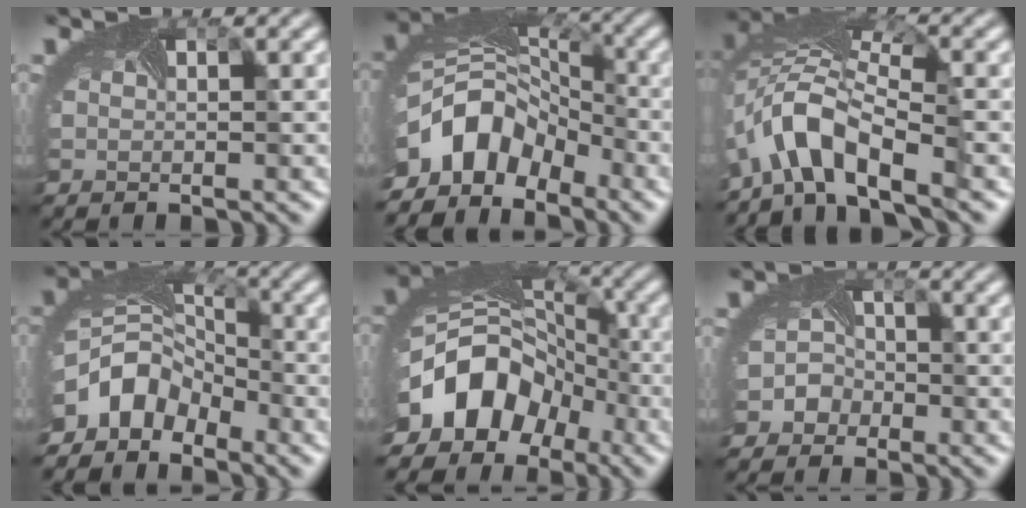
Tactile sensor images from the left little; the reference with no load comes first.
{"total": 8.5, "force": [-4.8, 5.7, 4.1], "torque": [-0.078, -0.015, -0.093]}
{"total": 7.3, "force": [-4.8, 2.2, 5.0], "torque": [-0.100, -0.001, -0.102]}
{"total": 6.1, "force": [-3.9, 3.9, 2.5], "torque": [-0.045, -0.009, -0.080]}
{"total": 13.3, "force": [-6.0, 9.7, 6.8], "torque": [-0.153, -0.038, -0.102]}
{"total": 2.5, "force": [-1.7, 1.8, -0.1], "torque": [0.010, 0.004, -0.035]}